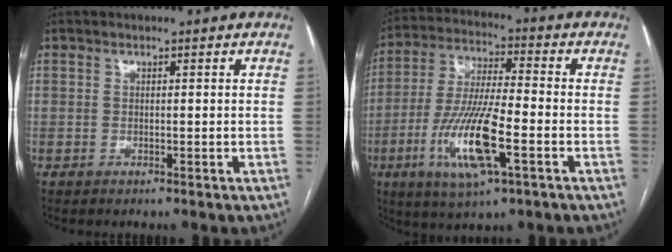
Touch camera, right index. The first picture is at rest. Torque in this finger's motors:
{"motor_torque": [1.49, -0.64, 0.63, 0.21]}